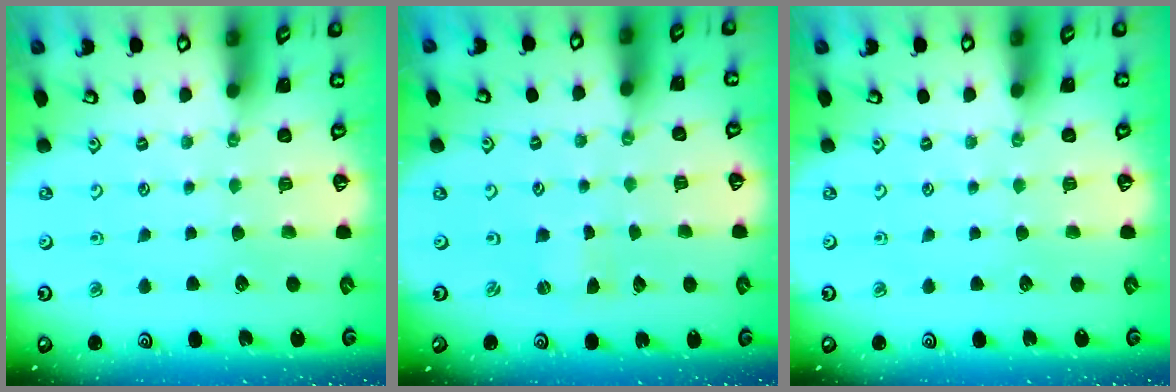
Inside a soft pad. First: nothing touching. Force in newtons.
{"total": 0.0}
{"total": 0.0}